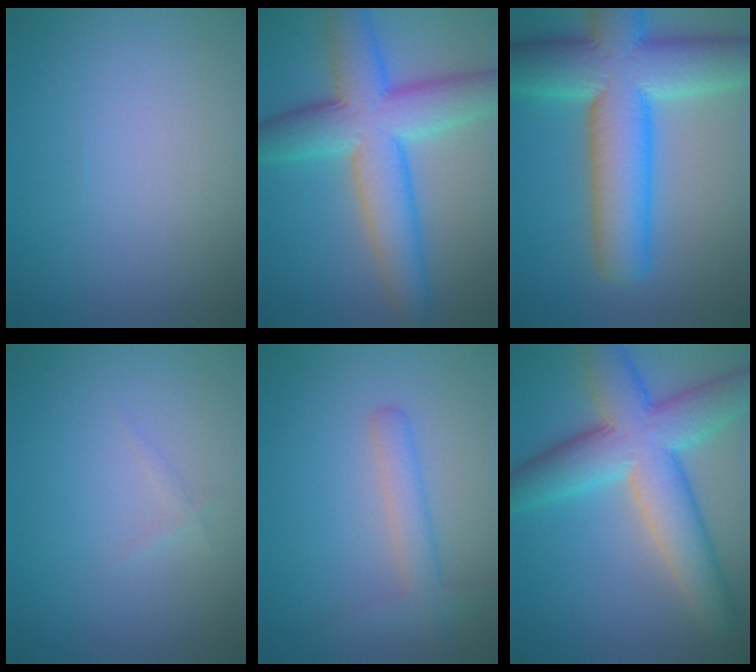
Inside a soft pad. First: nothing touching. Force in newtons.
{"total": 9.6, "press": 9.6, "slide": 0.1}
{"total": 12.2, "press": 12.2, "slide": 0.6}
{"total": 0.6, "press": 0.6, "slide": 0.1}
{"total": 2.7, "press": 2.7, "slide": 0.1}
{"total": 9.7, "press": 9.7, "slide": 0.4}